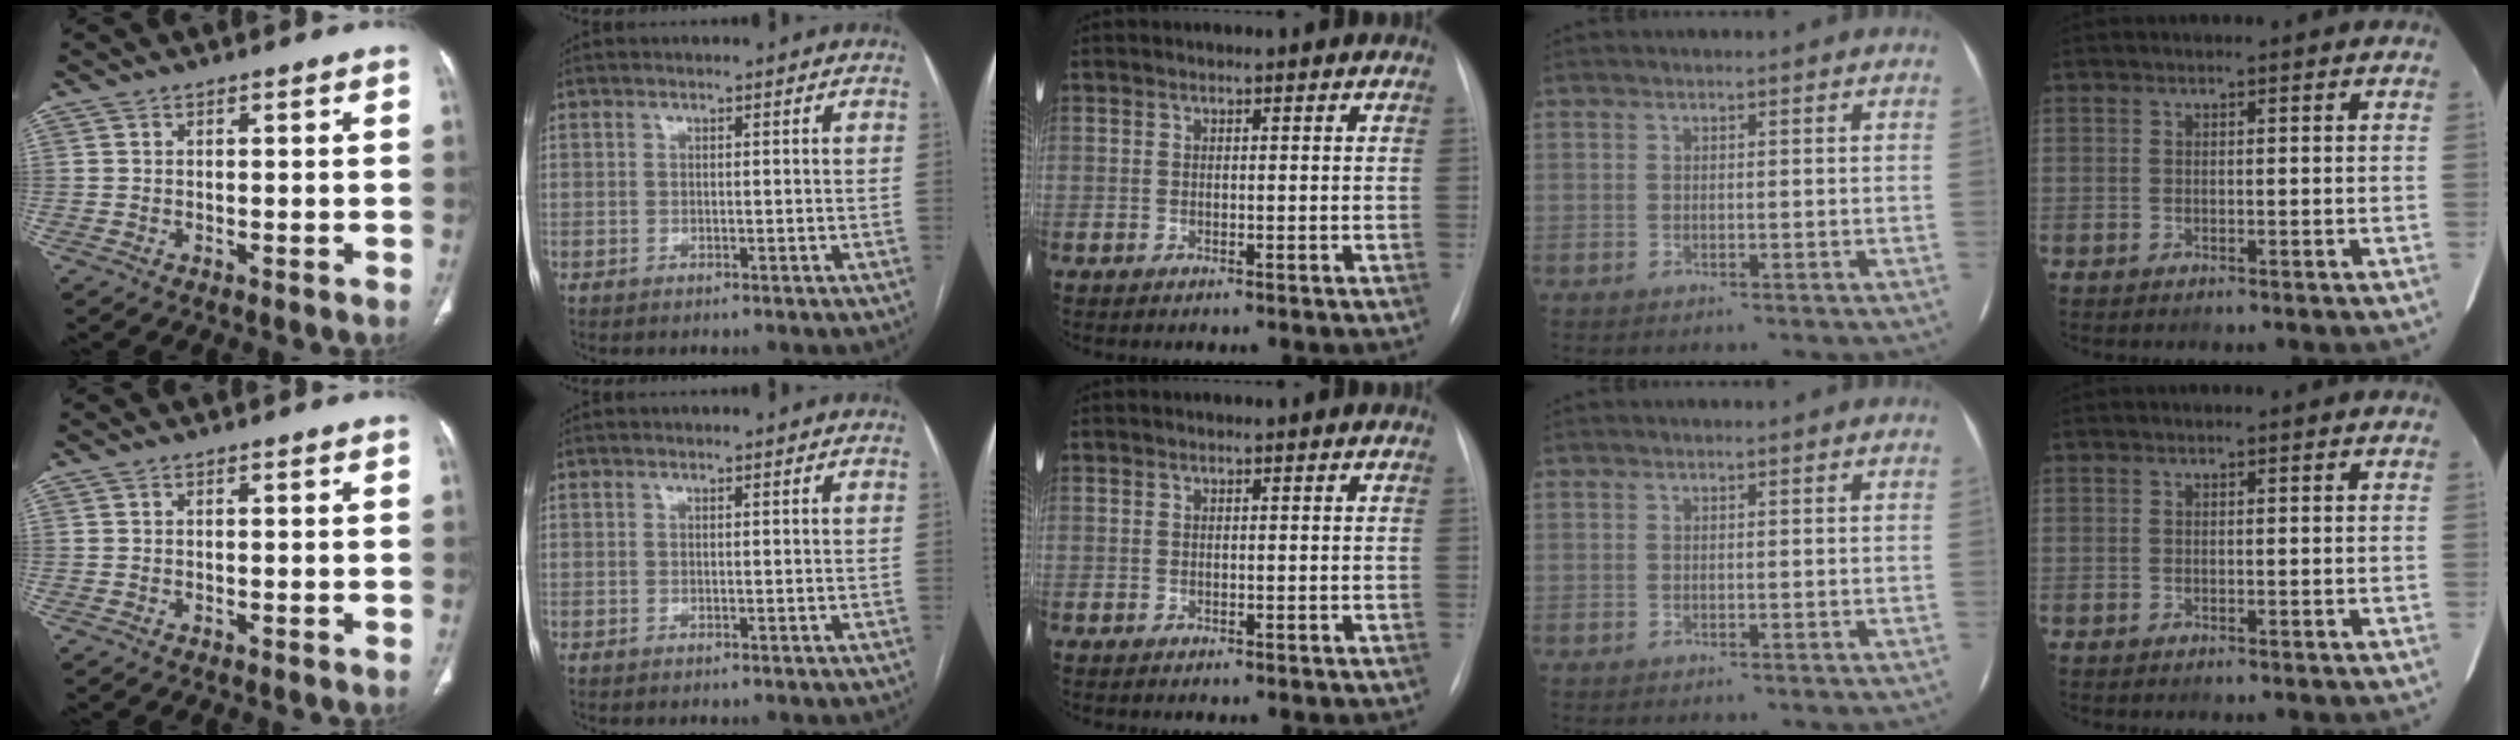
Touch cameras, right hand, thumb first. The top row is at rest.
{}